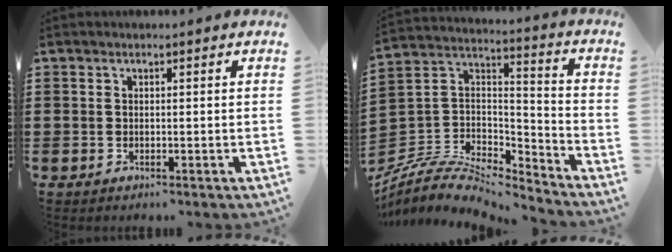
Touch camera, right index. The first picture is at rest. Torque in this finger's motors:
{"motor_torque": [0.47, -0.30, -0.41, -0.21]}